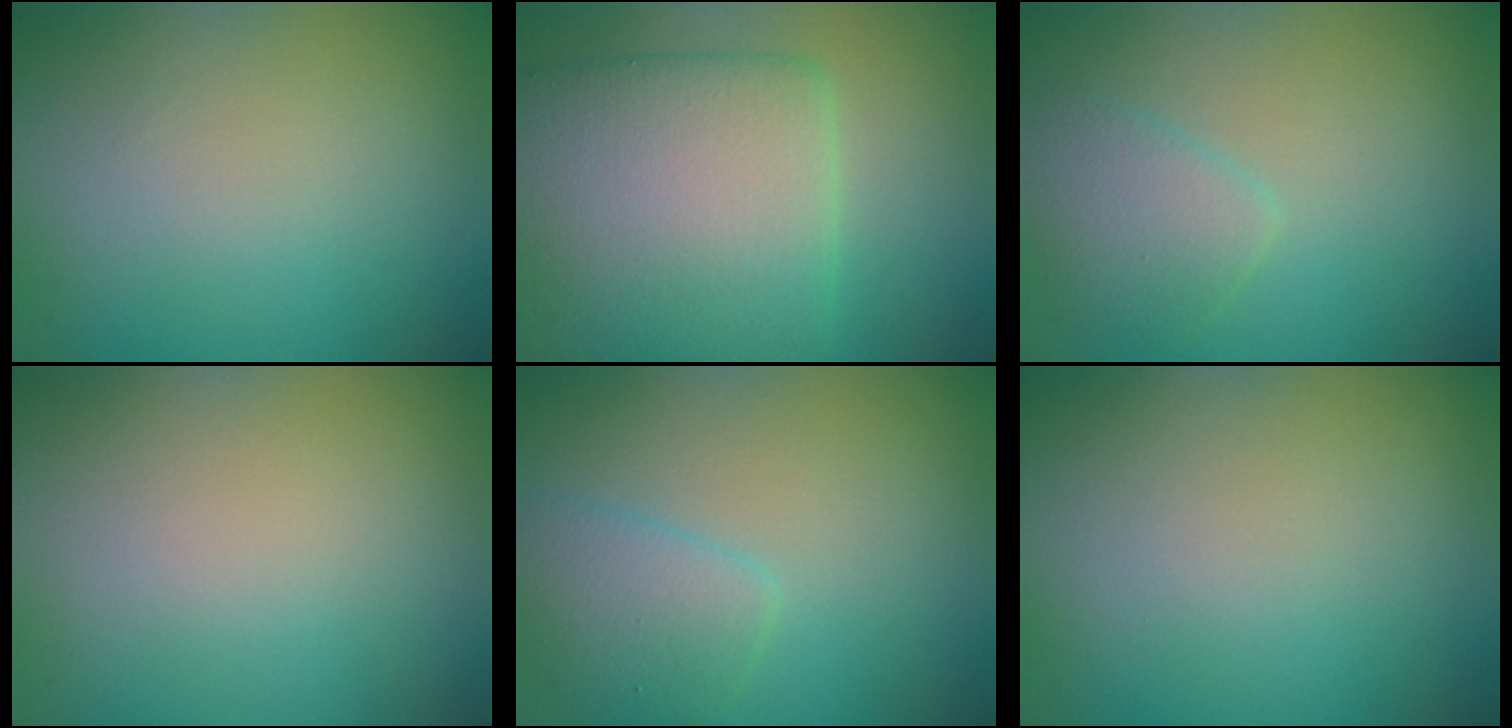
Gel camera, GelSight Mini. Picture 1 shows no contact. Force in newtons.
{"total": 10.2, "press": 10.2, "slide": 0.3}
{"total": 2.4, "press": 2.4, "slide": 0.1}
{"total": 0.0}
{"total": 2.7, "press": 2.7, "slide": 0.1}
{"total": 0.0}